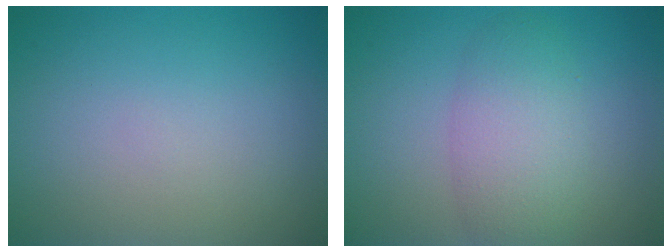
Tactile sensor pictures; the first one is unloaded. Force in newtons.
{"total": 4.4, "press": 4.4, "slide": 0.2}